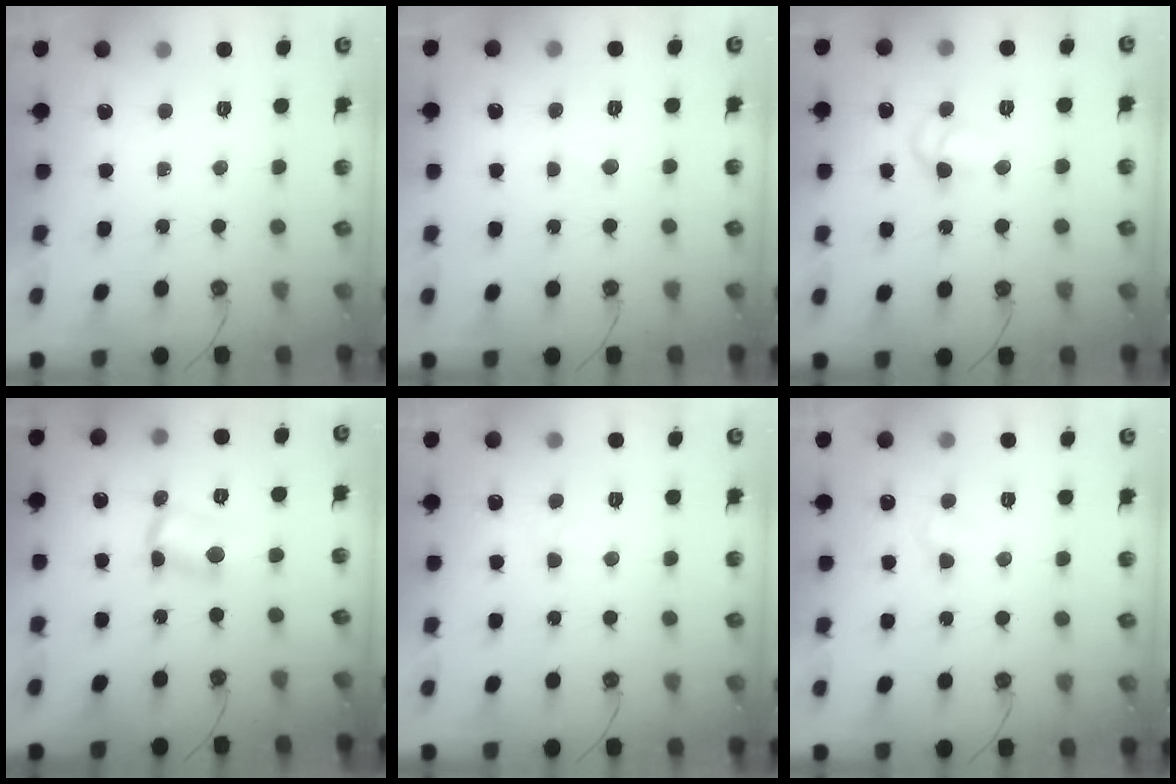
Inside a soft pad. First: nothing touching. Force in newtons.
{"total": 3.8, "press": 1.9, "slide": 3.3}
{"total": 7.5, "press": 7.5, "slide": 0.9}
{"total": 2.9, "press": 2.9, "slide": 0.4}
{"total": 4.6, "press": 3.7, "slide": 2.6}
{"total": 3.6, "press": 3.5, "slide": 0.6}